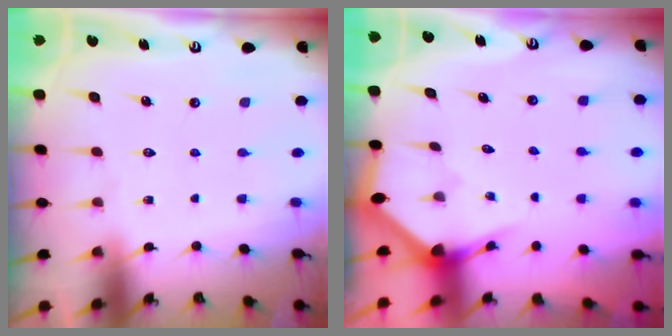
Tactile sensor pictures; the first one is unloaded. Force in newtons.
{"total": 2.5, "press": 2.5, "slide": 0.2}